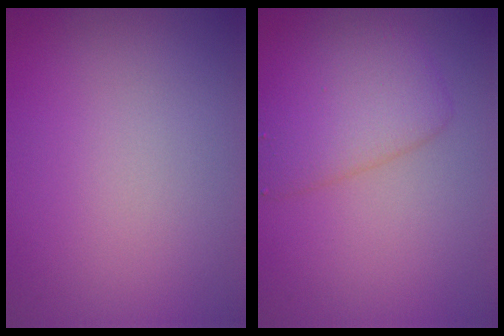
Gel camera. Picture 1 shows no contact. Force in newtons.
{"total": 4.4, "press": 4.3, "slide": 0.2}